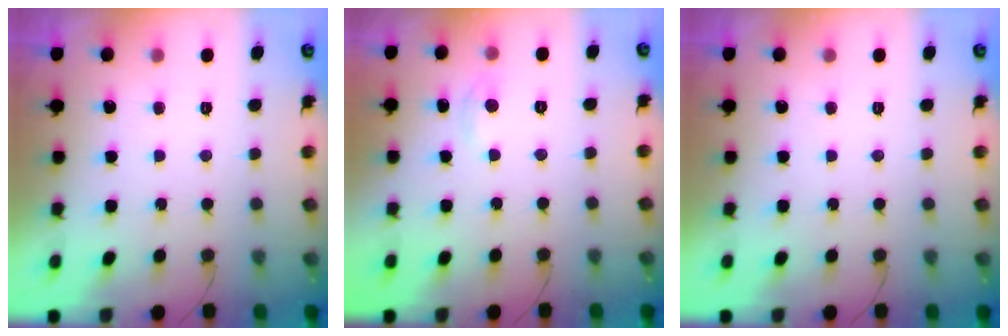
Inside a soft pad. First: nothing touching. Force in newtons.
{"total": 2.5, "press": 2.4, "slide": 0.3}
{"total": 0.0}